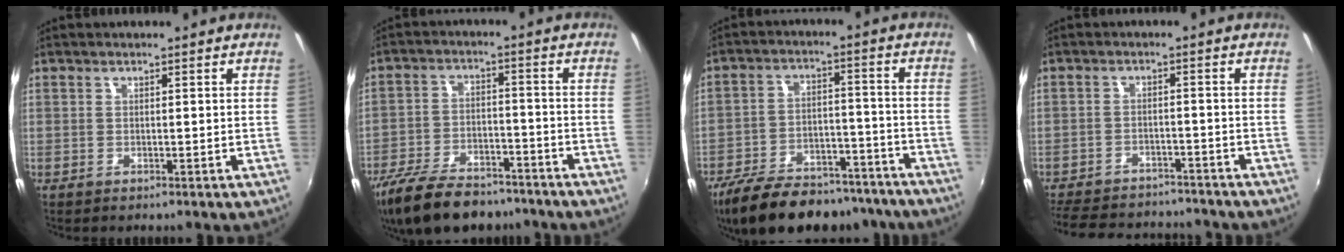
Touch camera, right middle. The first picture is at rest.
{"total": 18.5, "force": [-14.5, 7.4, 8.8], "torque": [-0.195, -0.021, -0.233]}
{"total": 23.7, "force": [-19.5, 8.8, 10.1], "torque": [-0.202, 0.002, -0.269]}
{"total": 17.1, "force": [-14.9, 6.0, 6.0], "torque": [-0.149, 0.004, -0.211]}